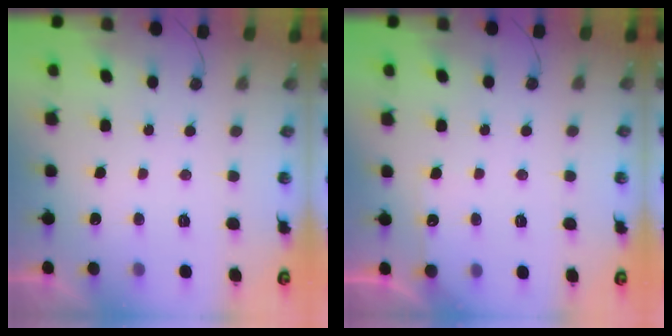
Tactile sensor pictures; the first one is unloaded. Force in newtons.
{"total": 5.4, "press": 5.4, "slide": 0.6}